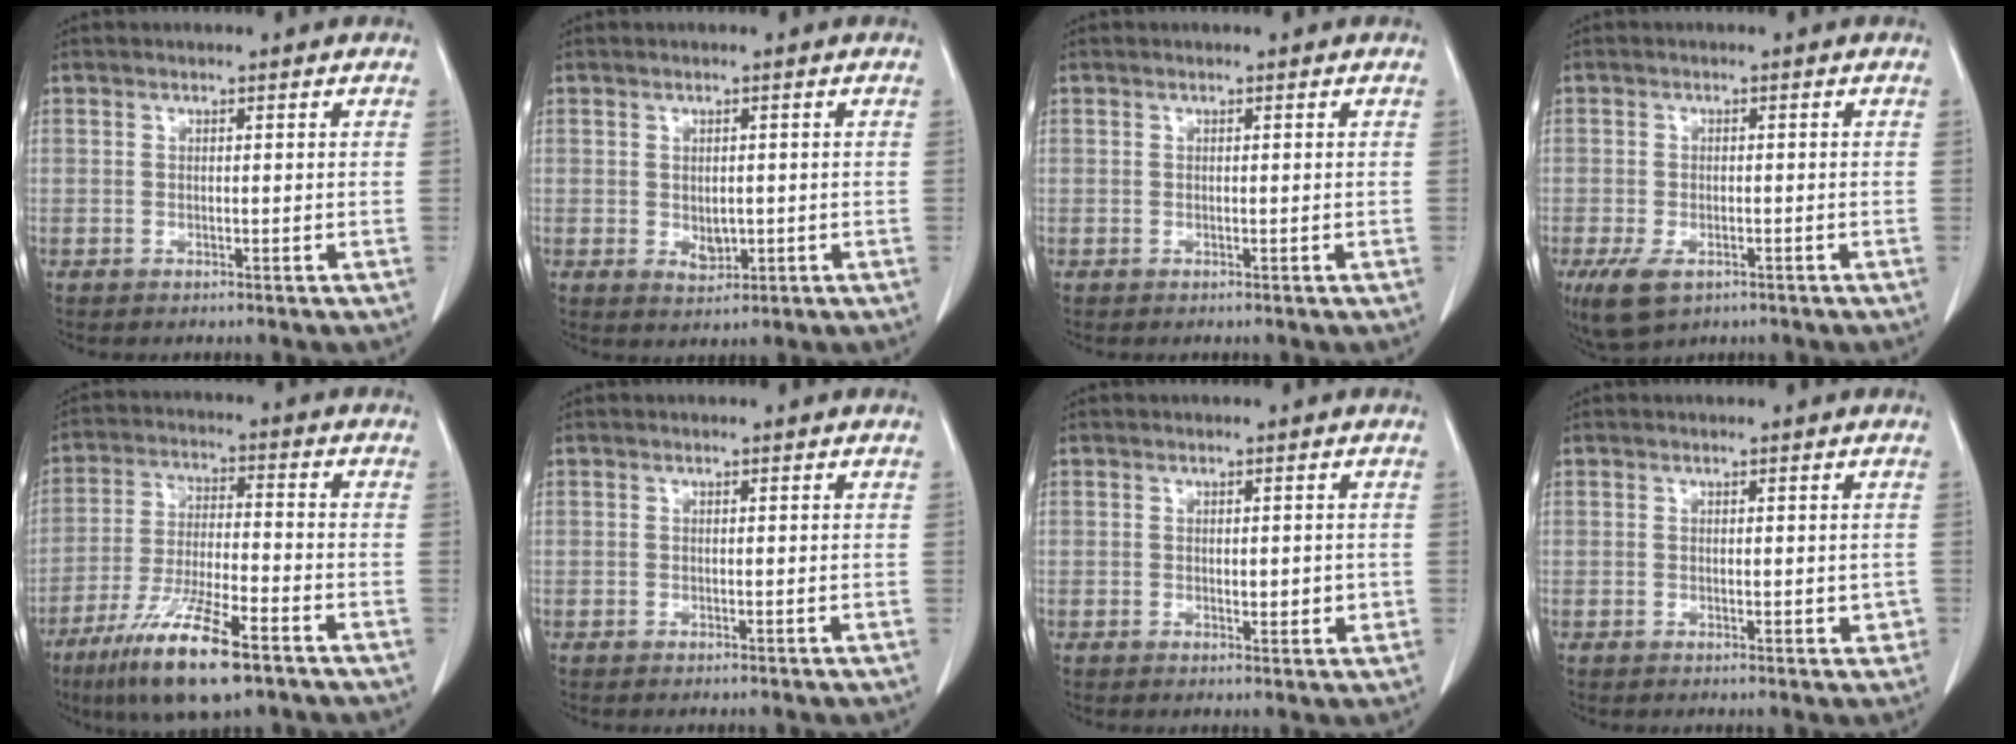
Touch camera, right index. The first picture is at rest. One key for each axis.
{"total": 2.6, "fx": -0.3, "fy": 1.7, "fz": 2.0, "tx": -0.032, "ty": -0.004, "tz": 0.004}
{"total": 0.0}
{"total": 5.4, "fx": -2.9, "fy": 3.0, "fz": 3.3, "tx": -0.071, "ty": -0.009, "tz": -0.042}
{"total": 13.6, "fx": -8.4, "fy": 1.9, "fz": 10.5, "tx": -0.202, "ty": -0.028, "tz": -0.148}
{"total": 0.0}
{"total": 2.6, "fx": -0.1, "fy": 1.3, "fz": 2.3, "tx": -0.029, "ty": -0.003, "tz": 0.002}
{"total": 1.9, "fx": 0.0, "fy": 1.1, "fz": 1.5, "tx": -0.011, "ty": -0.001, "tz": 0.002}